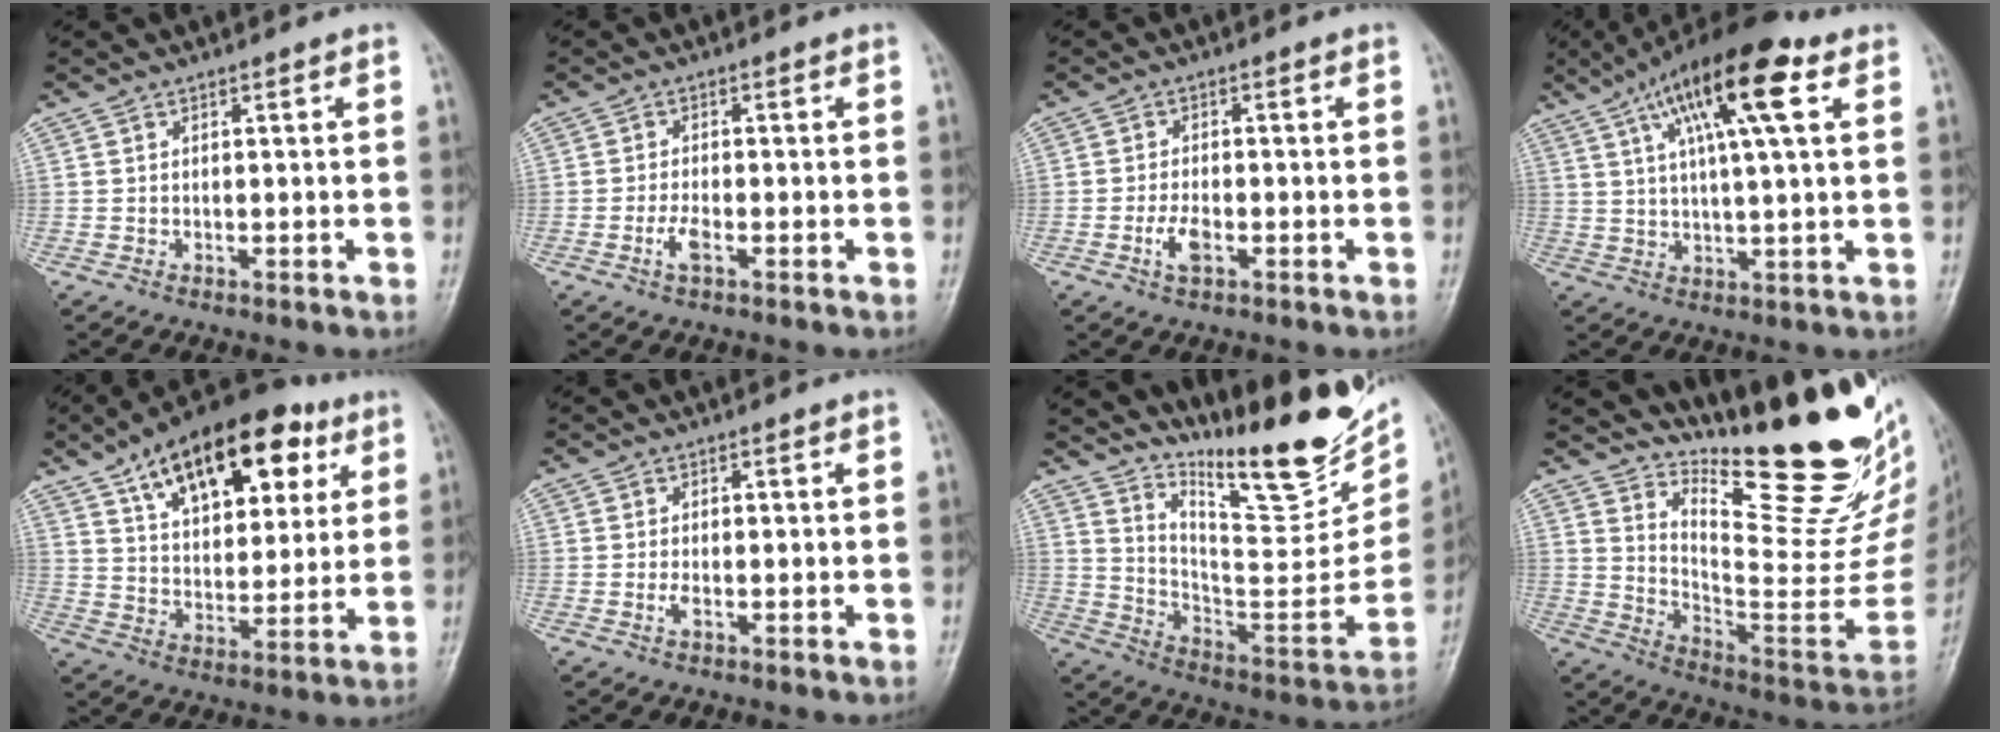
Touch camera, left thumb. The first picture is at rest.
{"total": 3.0, "force": [-1.3, 1.1, 2.4], "torque": [-0.053, 0.006, -0.028]}
{"total": 3.8, "force": [-1.5, 1.7, 3.0], "torque": [-0.062, 0.007, -0.029]}
{"total": 16.5, "force": [7.1, 4.2, 14.2], "torque": [-0.229, 0.003, 0.113]}
{"total": 22.1, "force": [11.0, 11.5, 15.4], "torque": [-0.201, -0.018, 0.176]}
{"total": 1.2, "force": [-0.3, 0.5, 1.0], "torque": [-0.022, -0.002, -0.007]}
{"total": 26.2, "force": [18.8, 7.1, 16.7], "torque": [-0.212, -0.116, 0.289]}
{"total": 26.1, "force": [20.2, 6.2, 15.3], "torque": [-0.186, -0.172, 0.292]}